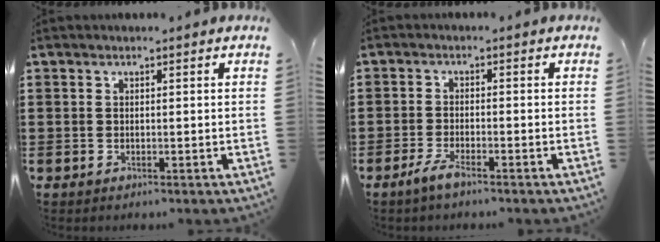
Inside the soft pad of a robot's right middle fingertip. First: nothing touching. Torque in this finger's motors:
{"motor_torque": [2.14, 0.00, 0.06, 0.05]}